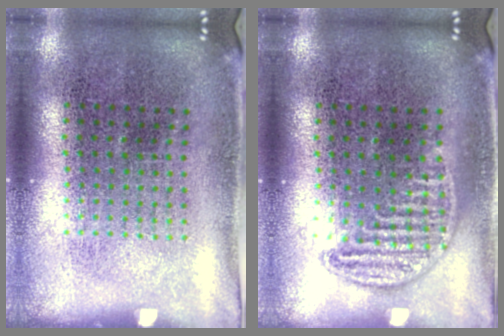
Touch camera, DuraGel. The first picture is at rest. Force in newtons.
{"total": 0.9, "press": 0.9, "slide": 0.2}